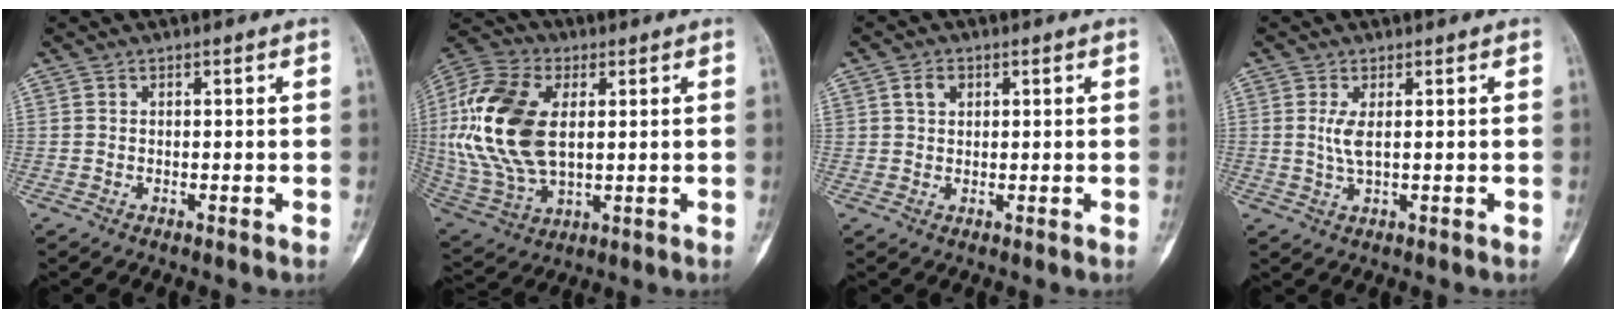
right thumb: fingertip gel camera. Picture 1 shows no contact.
{"total": 20.8, "force": [2.8, 12.3, 16.6], "torque": [-0.353, -0.006, 0.054]}
{"total": 2.7, "force": [1.1, 2.0, 1.5], "torque": [-0.021, 0.001, 0.021]}
{"total": 3.0, "force": [0.6, 0.8, 2.9], "torque": [-0.072, -0.006, 0.018]}